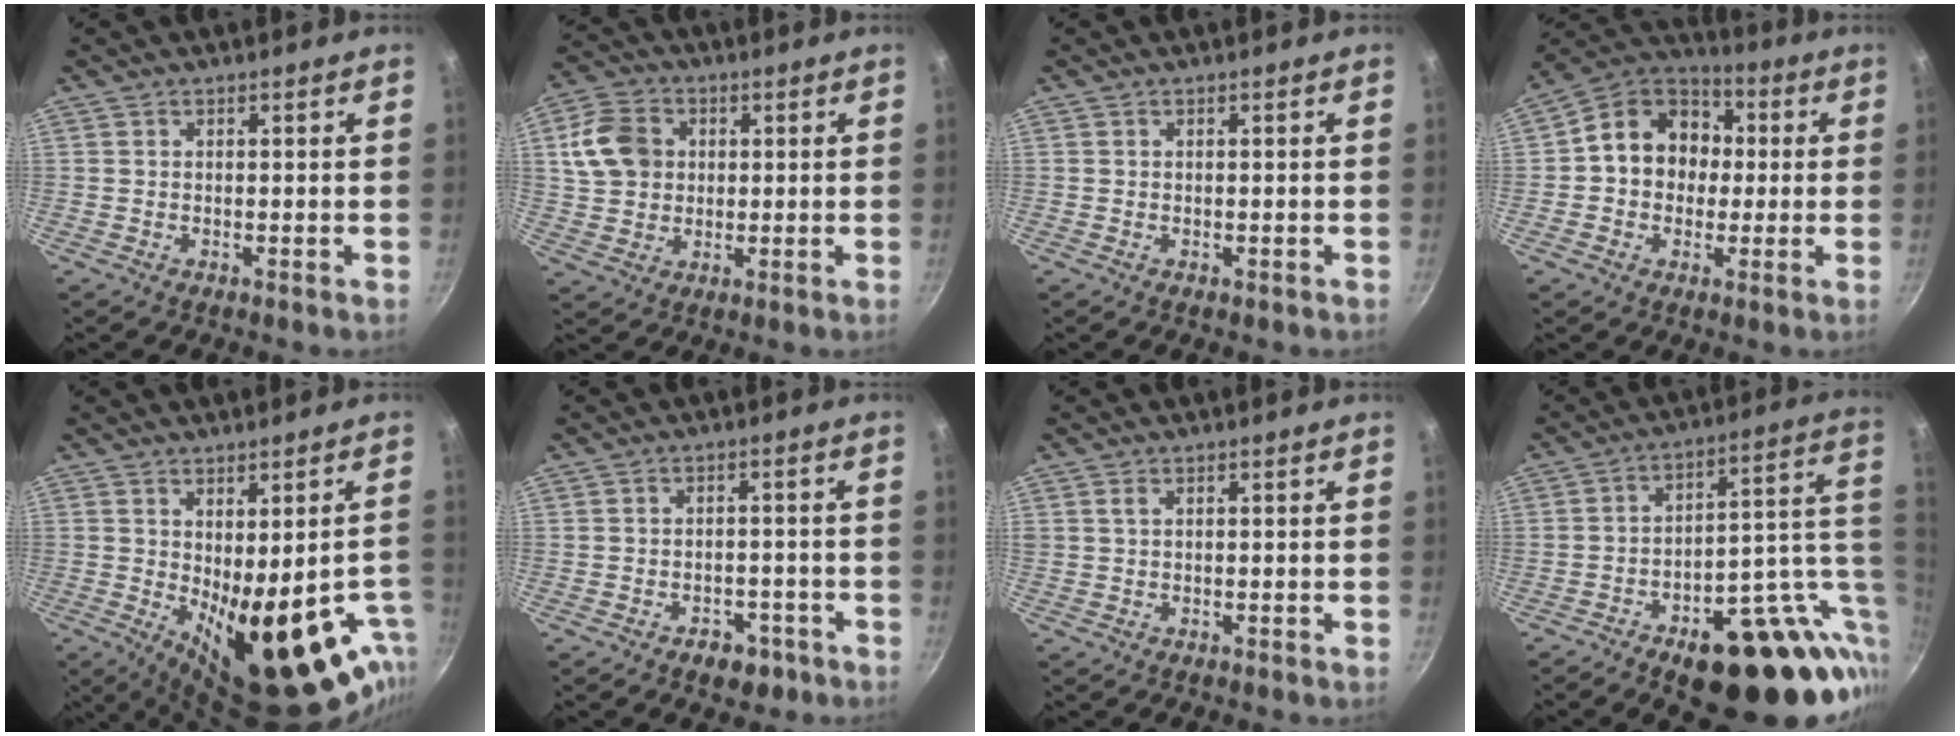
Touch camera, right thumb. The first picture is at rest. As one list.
[{"total": 10.5, "force": [2.2, 8.6, 5.6], "torque": [-0.085, 0.007, 0.033]}, {"total": 0.0}, {"total": 13.6, "force": [0.9, 11.4, 7.4], "torque": [-0.076, 0.032, -0.006]}, {"total": 22.1, "force": [-6.9, 10.1, 18.5], "torque": [-0.205, -0.026, -0.062]}, {"total": 5.1, "force": [-3.0, 3.3, 2.5], "torque": [-0.013, 0.026, -0.028]}, {"total": 0.8, "force": [0.4, 0.4, 0.6], "torque": [-0.010, 0.002, 0.007]}, {"total": 25.6, "force": [-5.7, 12.4, 21.7], "torque": [-0.239, 0.024, -0.064]}]